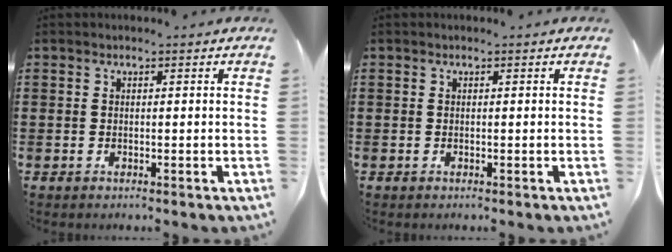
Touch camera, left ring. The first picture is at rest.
{"total": 0.0}